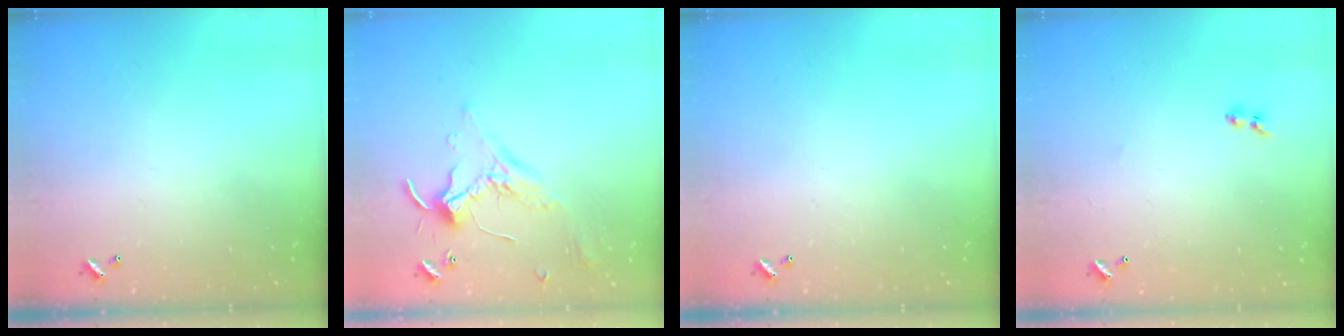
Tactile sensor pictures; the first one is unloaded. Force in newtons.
{"total": 1.7, "press": 1.6, "slide": 0.2}
{"total": 0.0}
{"total": 1.9, "press": 1.7, "slide": 0.9}